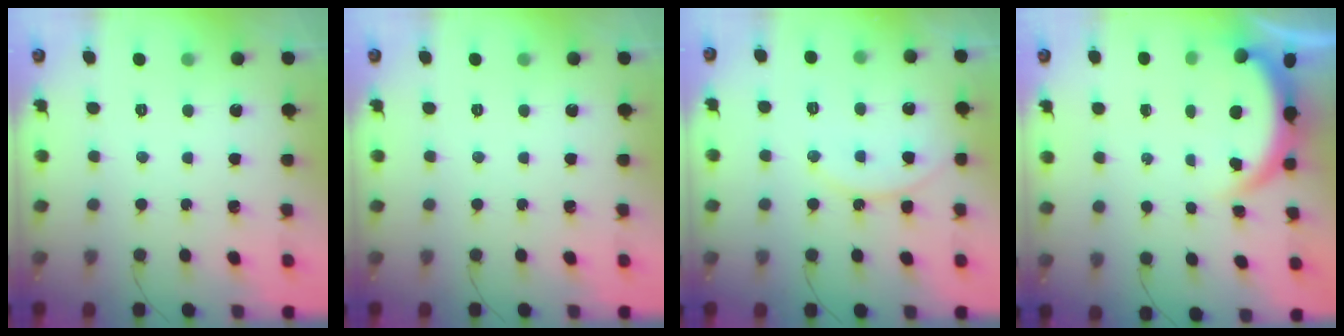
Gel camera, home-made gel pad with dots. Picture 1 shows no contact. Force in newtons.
{"total": 0.0}
{"total": 12.9, "press": 12.9, "slide": 1.0}
{"total": 3.8, "press": 3.8, "slide": 0.2}